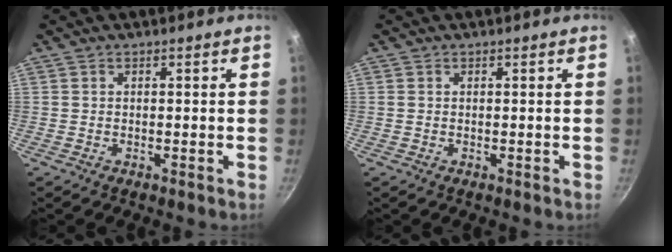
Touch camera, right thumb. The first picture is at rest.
{"total": 0.0}